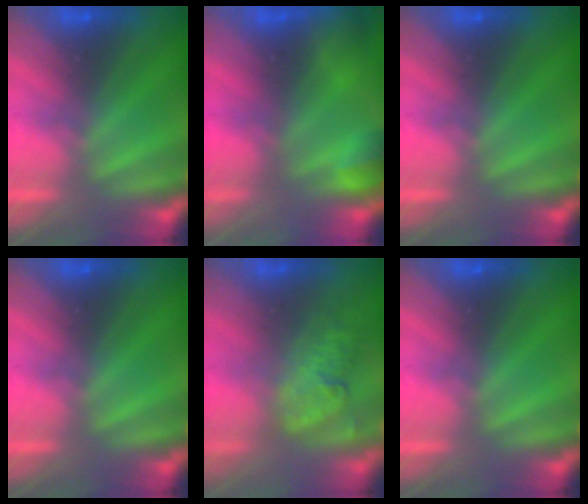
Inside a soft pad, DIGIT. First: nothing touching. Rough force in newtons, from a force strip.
{"total": 4.9}
{"total": 0.0}
{"total": 0.0}
{"total": 2.4}
{"total": 0.0}